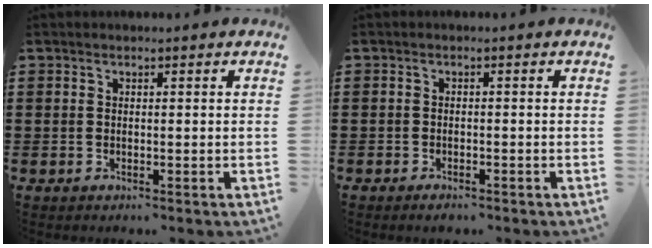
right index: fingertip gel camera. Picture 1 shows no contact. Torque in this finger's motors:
{"motor_torque": [-0.13, 0.18, 0.01, 0.02]}